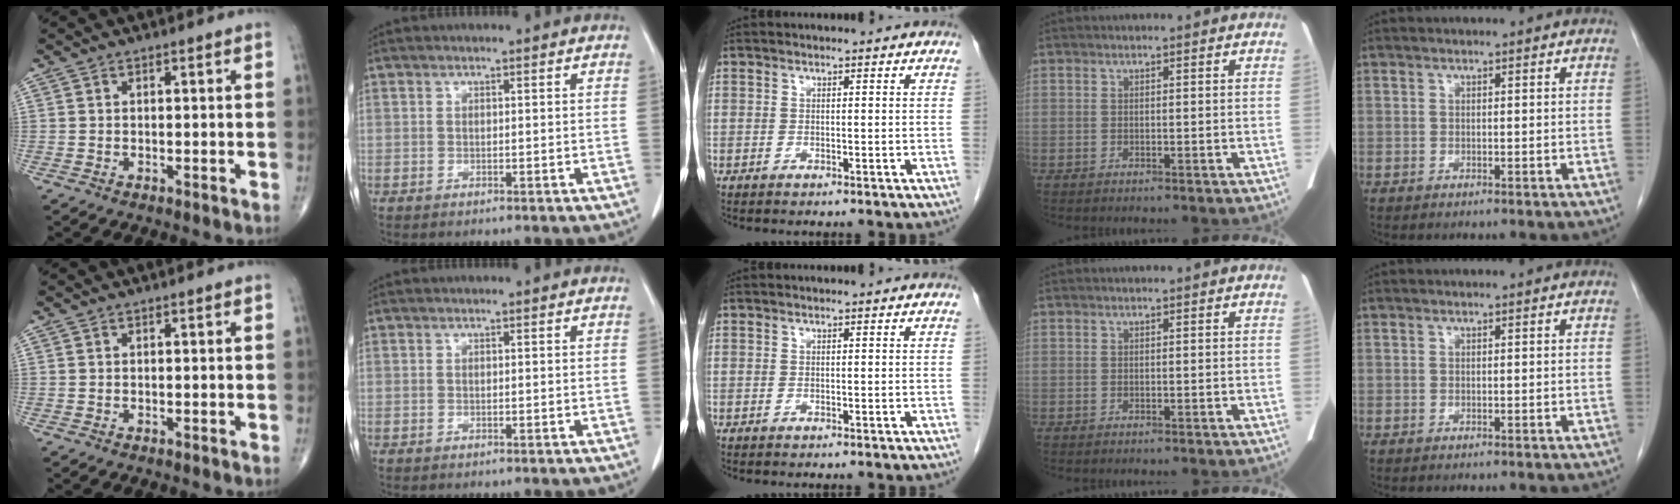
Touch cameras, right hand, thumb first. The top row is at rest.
{}